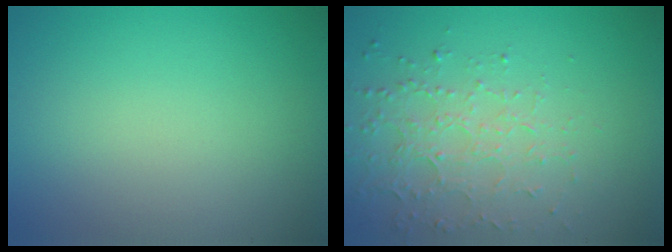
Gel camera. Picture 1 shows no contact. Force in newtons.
{"total": 3.5, "press": 3.0, "slide": 1.7}